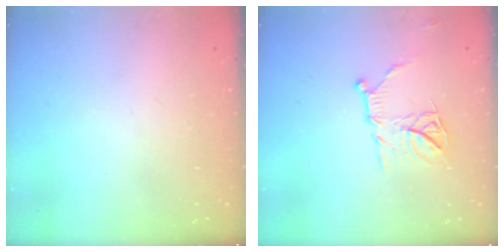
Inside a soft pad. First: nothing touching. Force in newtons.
{"total": 10.8, "press": 10.8, "slide": 0.4}